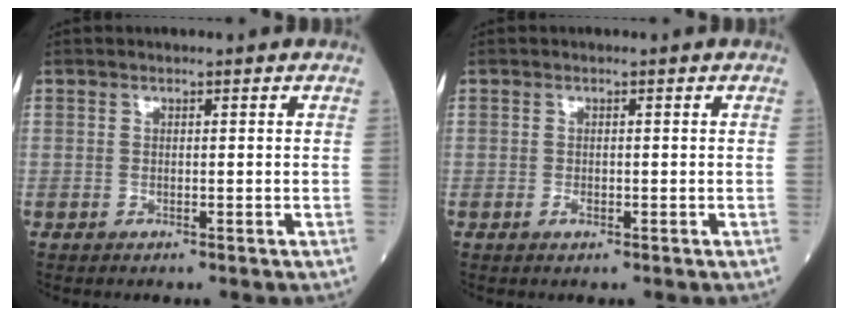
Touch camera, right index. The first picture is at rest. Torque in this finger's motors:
{"motor_torque": [0.15, 0.08, 0.03, 0.00]}